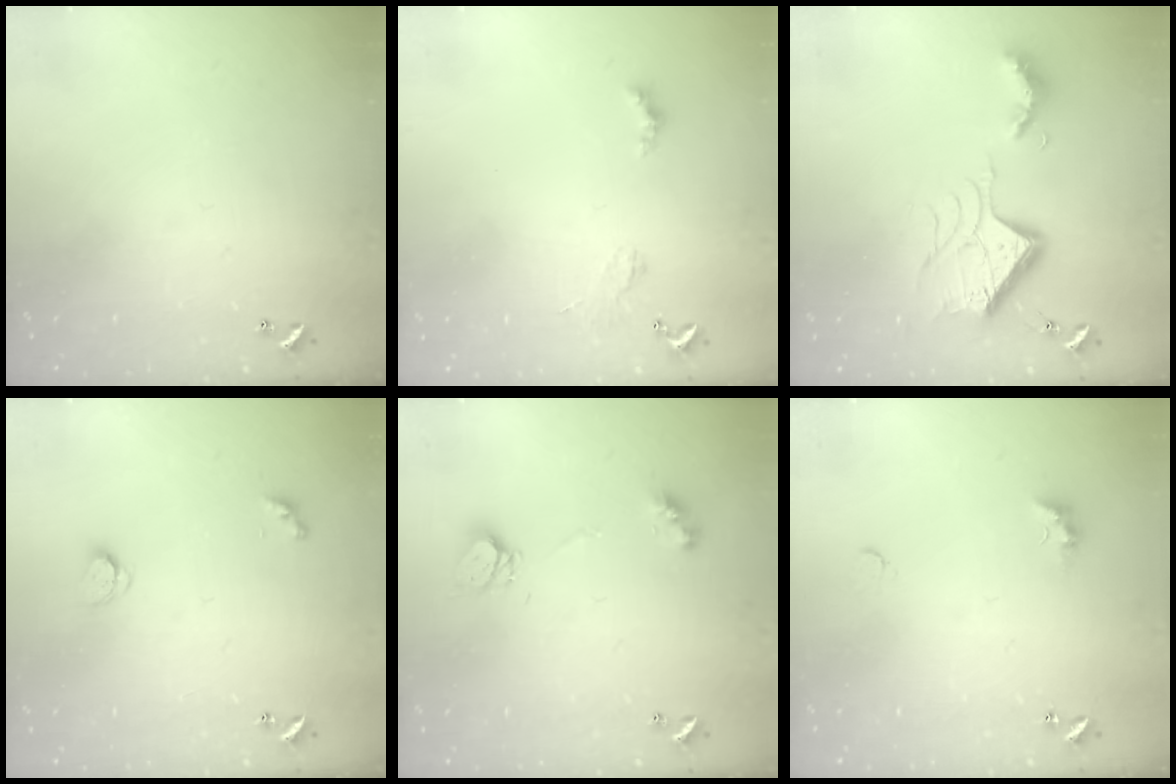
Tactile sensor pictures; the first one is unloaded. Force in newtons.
{"total": 1.5, "press": 1.5, "slide": 0.5}
{"total": 13.7, "press": 13.6, "slide": 1.6}
{"total": 2.9, "press": 2.9, "slide": 0.3}
{"total": 8.7, "press": 8.7, "slide": 1.0}
{"total": 2.8, "press": 2.8, "slide": 0.5}